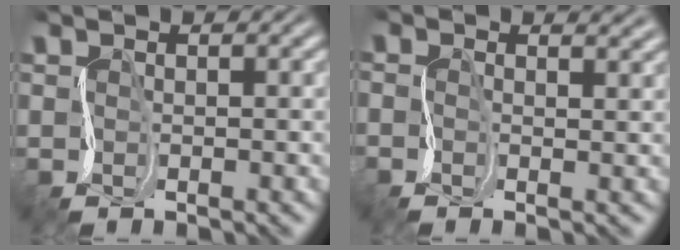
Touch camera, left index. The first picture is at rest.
{"total": 2.0, "force": [0.9, 0.9, 1.5], "torque": [-0.016, 0.001, -0.001]}